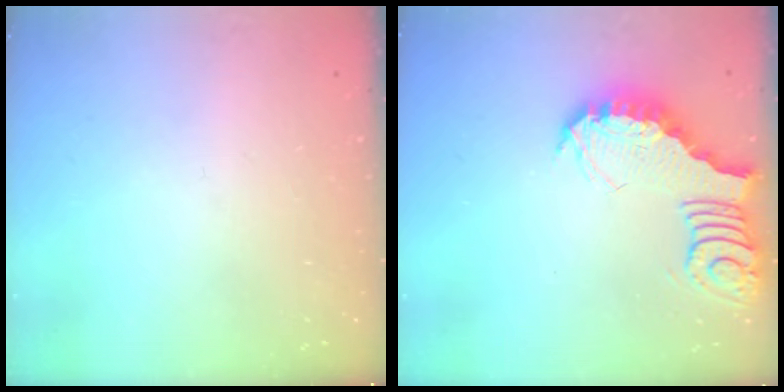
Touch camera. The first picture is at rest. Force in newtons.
{"total": 3.5, "press": 3.5, "slide": 0.5}